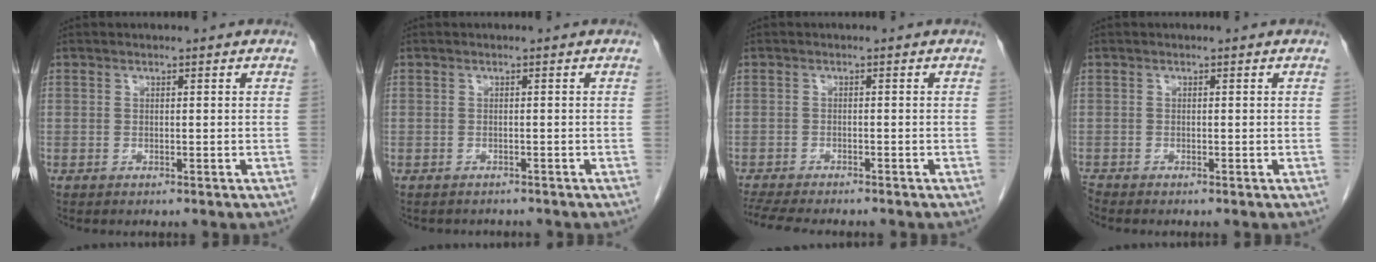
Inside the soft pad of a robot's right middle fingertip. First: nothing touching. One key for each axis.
{"total": 2.5, "fx": -2.3, "fy": 0.9, "fz": 0.3, "tx": -0.009, "ty": -0.004, "tz": -0.030}
{"total": 9.7, "fx": -8.4, "fy": 1.8, "fz": 4.4, "tx": -0.075, "ty": -0.011, "tz": -0.126}
{"total": 0.7, "fx": -0.7, "fy": -0.2, "fz": 0.0, "tx": -0.004, "ty": -0.005, "tz": -0.014}